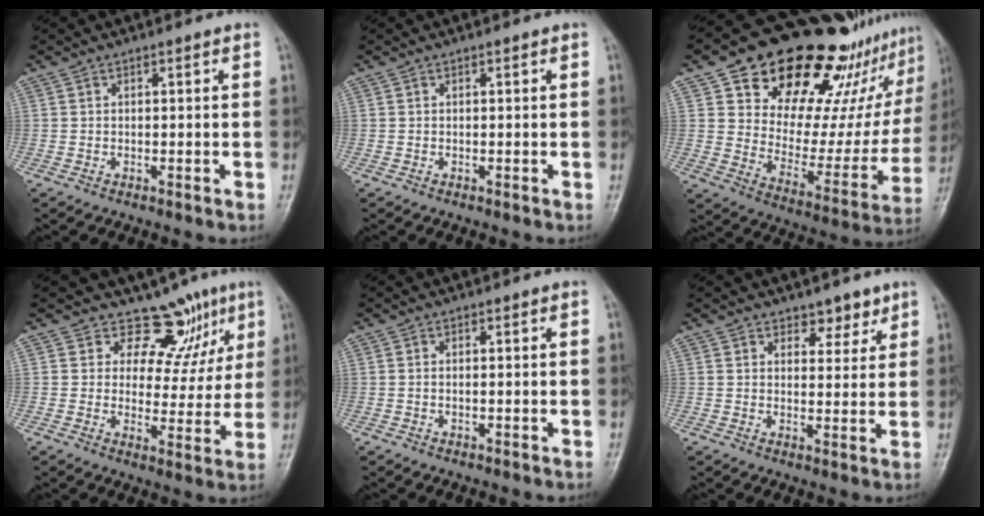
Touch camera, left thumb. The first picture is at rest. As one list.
[{"total": 0.0}, {"total": 29.2, "force": [19.8, 12.6, 17.3], "torque": [-0.213, -0.074, 0.292]}, {"total": 9.5, "force": [6.7, 6.2, 2.7], "torque": [0.006, -0.038, 0.088]}, {"total": 0.8, "force": [-0.1, 0.3, 0.7], "torque": [-0.019, 0.006, -0.001]}, {"total": 4.1, "force": [3.0, 2.5, 1.3], "torque": [0.014, -0.019, 0.043]}]